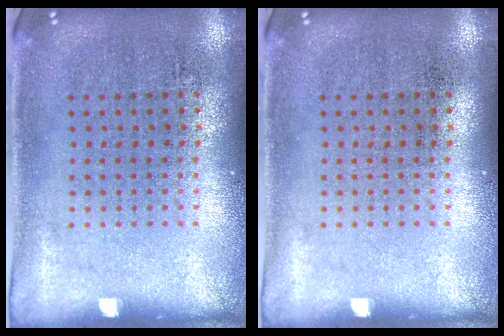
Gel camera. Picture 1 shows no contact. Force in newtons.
{"total": 0.0}